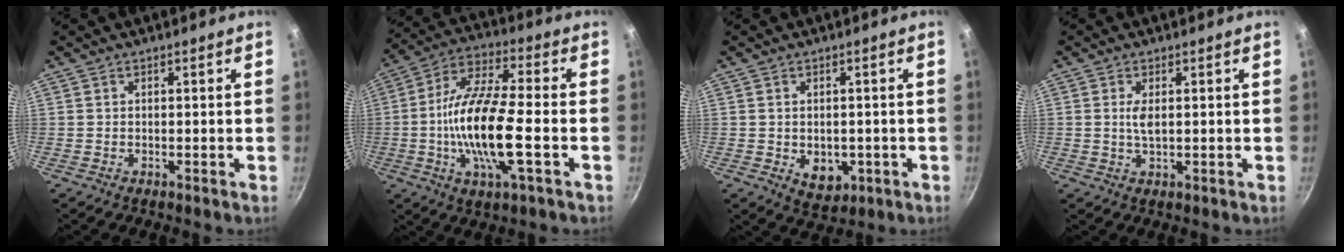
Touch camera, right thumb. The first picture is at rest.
{"total": 17.5, "force": [-3.4, 5.1, 16.4], "torque": [-0.315, 0.024, -0.077]}
{"total": 5.9, "force": [-1.2, 4.2, 4.0], "torque": [-0.043, -0.004, -0.006]}
{"total": 2.7, "force": [0.4, 1.0, 2.4], "torque": [-0.047, -0.001, 0.009]}